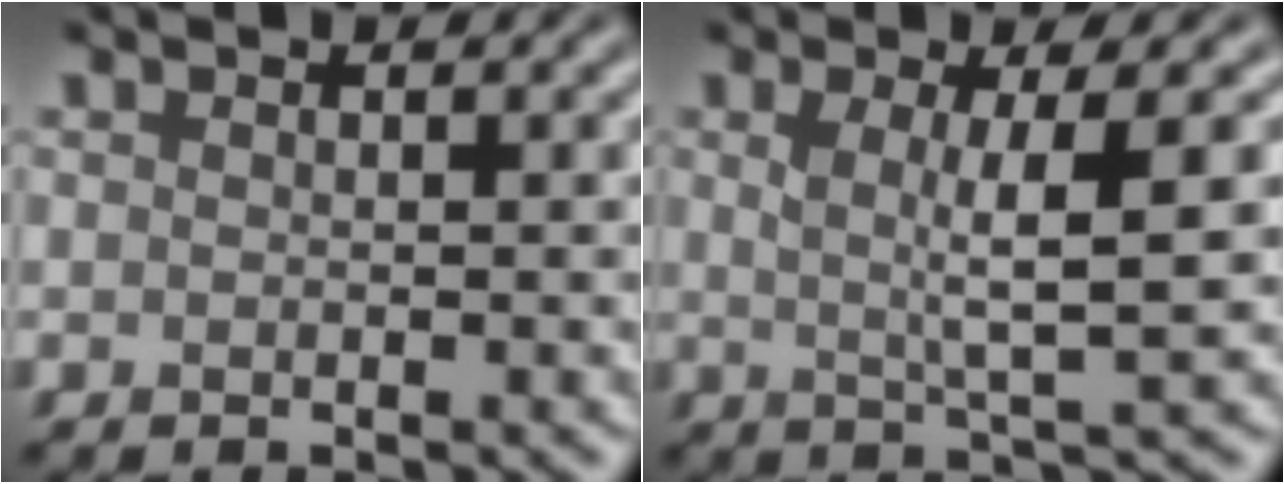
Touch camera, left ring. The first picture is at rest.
{"total": 4.4, "force": [0.6, 0.9, 4.2], "torque": [-0.068, -0.002, 0.010]}